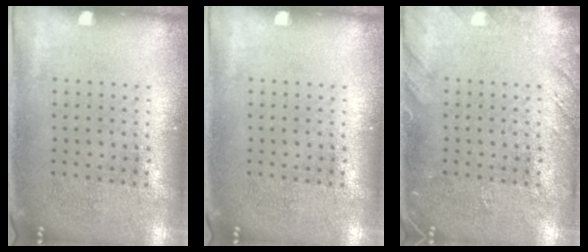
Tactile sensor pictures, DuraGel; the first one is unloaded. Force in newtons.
{"total": 0.0}
{"total": 1.6, "press": 1.6, "slide": 0.2}